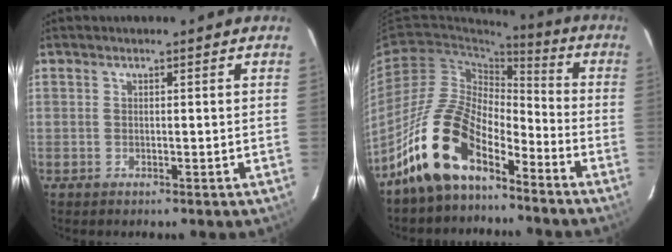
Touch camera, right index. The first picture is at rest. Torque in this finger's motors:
{"motor_torque": [1.14, -0.99, 1.06, 0.21]}